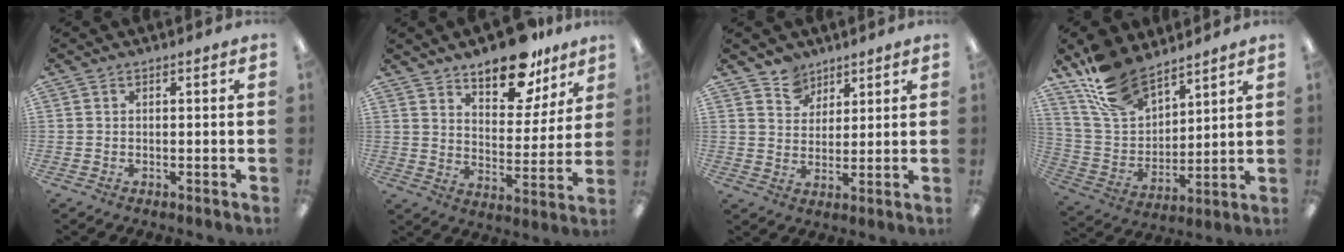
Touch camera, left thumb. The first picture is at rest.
{"total": 14.1, "force": [11.4, 5.8, 5.9], "torque": [-0.076, -0.075, 0.202]}
{"total": 6.4, "force": [4.9, 4.0, 0.0], "torque": [-0.004, -0.031, 0.092]}
{"total": 15.9, "force": [12.2, 7.9, 6.4], "torque": [-0.140, -0.062, 0.233]}